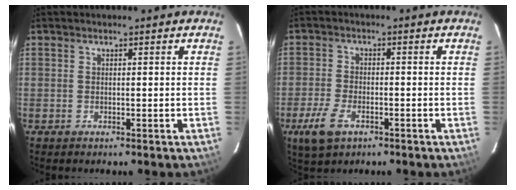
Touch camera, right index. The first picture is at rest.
{"total": 7.0, "force": [-3.7, 3.6, 4.7], "torque": [-0.120, -0.008, -0.069]}